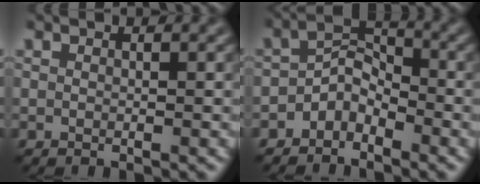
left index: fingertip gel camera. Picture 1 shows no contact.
{"total": 2.9, "force": [-2.1, 1.6, 1.2], "torque": [-0.024, 0.010, -0.043]}